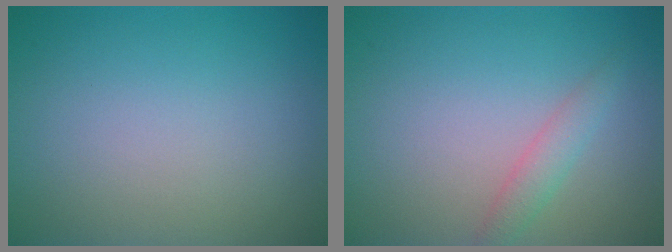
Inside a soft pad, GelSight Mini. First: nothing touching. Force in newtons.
{"total": 1.7, "press": 1.7, "slide": 0.1}